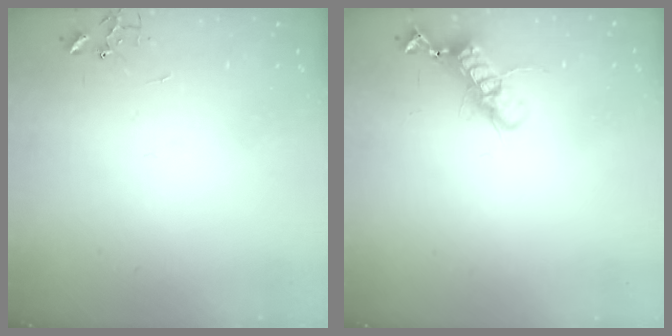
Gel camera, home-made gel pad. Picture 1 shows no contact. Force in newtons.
{"total": 12.7, "press": 12.6, "slide": 1.1}